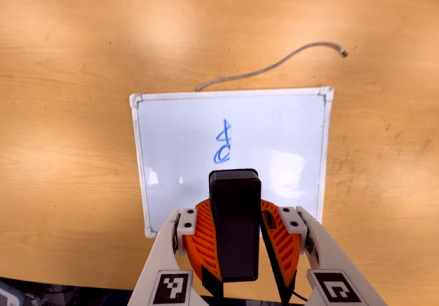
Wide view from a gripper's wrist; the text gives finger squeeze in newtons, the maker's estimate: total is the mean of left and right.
{"total": 9.2, "left": 9.3, "right": 9.2}